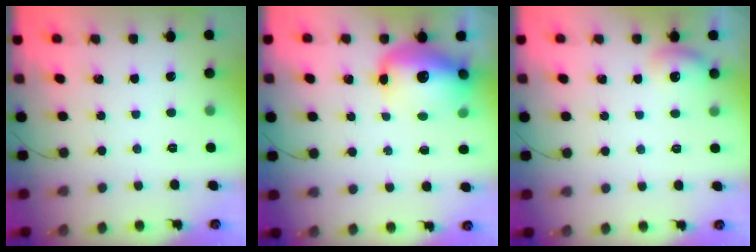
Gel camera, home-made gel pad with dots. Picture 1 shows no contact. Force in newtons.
{"total": 13.9, "press": 13.5, "slide": 3.5}
{"total": 6.9, "press": 6.7, "slide": 1.5}